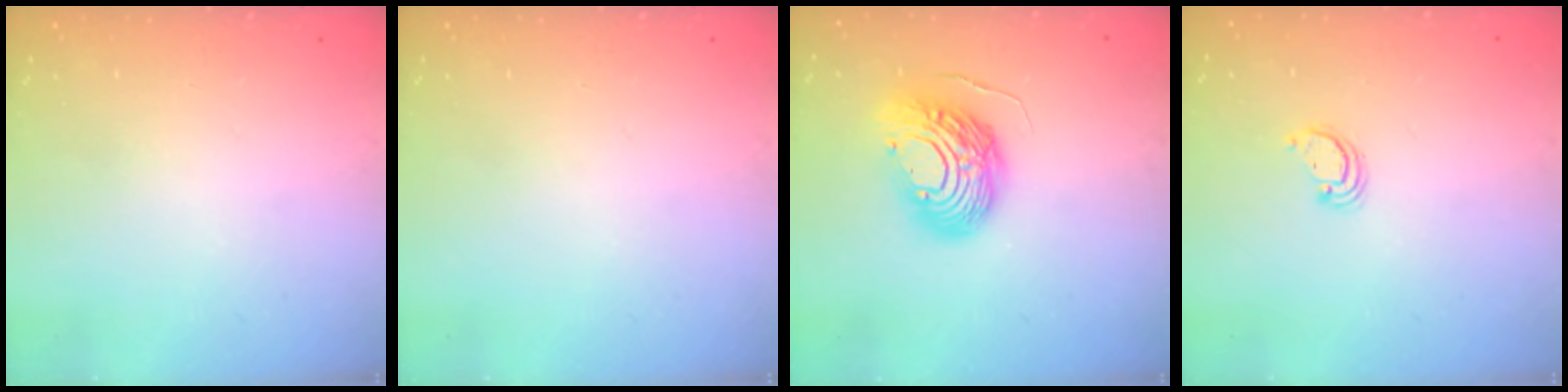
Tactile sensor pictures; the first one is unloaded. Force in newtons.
{"total": 0.0}
{"total": 13.0, "press": 13.0, "slide": 1.1}
{"total": 2.4, "press": 2.4, "slide": 0.2}